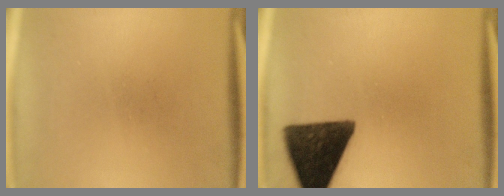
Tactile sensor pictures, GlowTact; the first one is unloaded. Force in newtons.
{"total": 14.2}